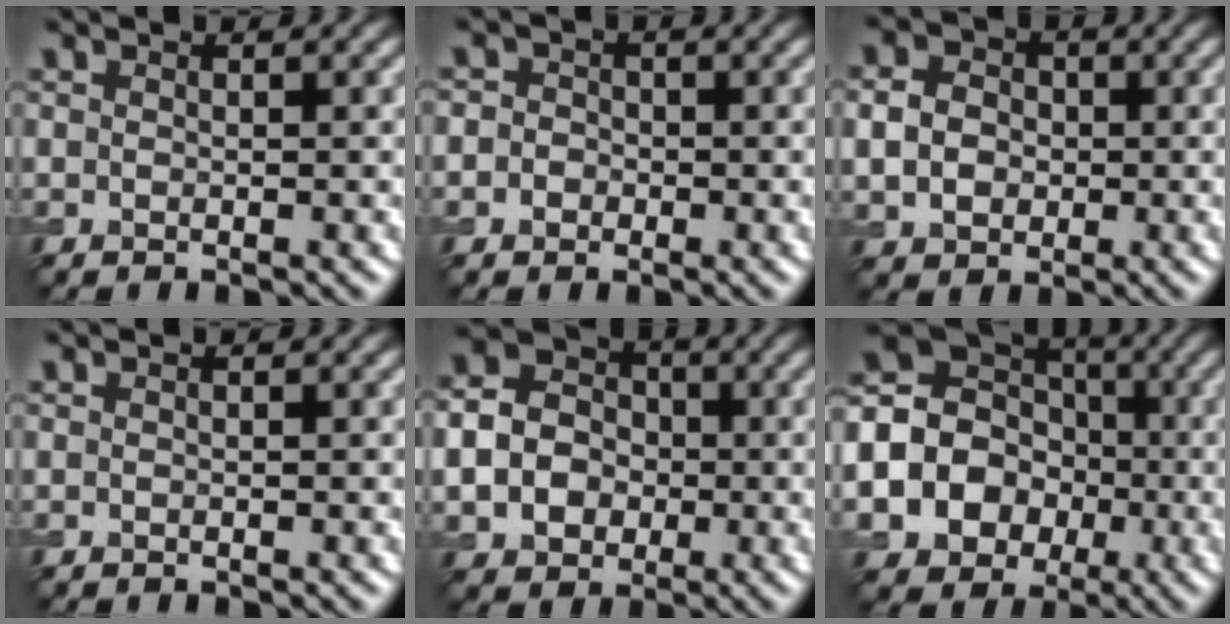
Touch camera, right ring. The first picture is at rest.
{"total": 2.2, "force": [-0.1, 2.0, 0.8], "torque": [0.014, 0.011, -0.023]}
{"total": 4.1, "force": [-0.1, 3.5, 2.1], "torque": [-0.042, 0.002, -0.010]}
{"total": 0.0}
{"total": 6.7, "force": [-1.0, 5.8, 3.3], "torque": [-0.063, -0.009, -0.026]}
{"total": 17.4, "force": [-4.2, 16.0, 5.3], "torque": [-0.151, -0.017, -0.091]}